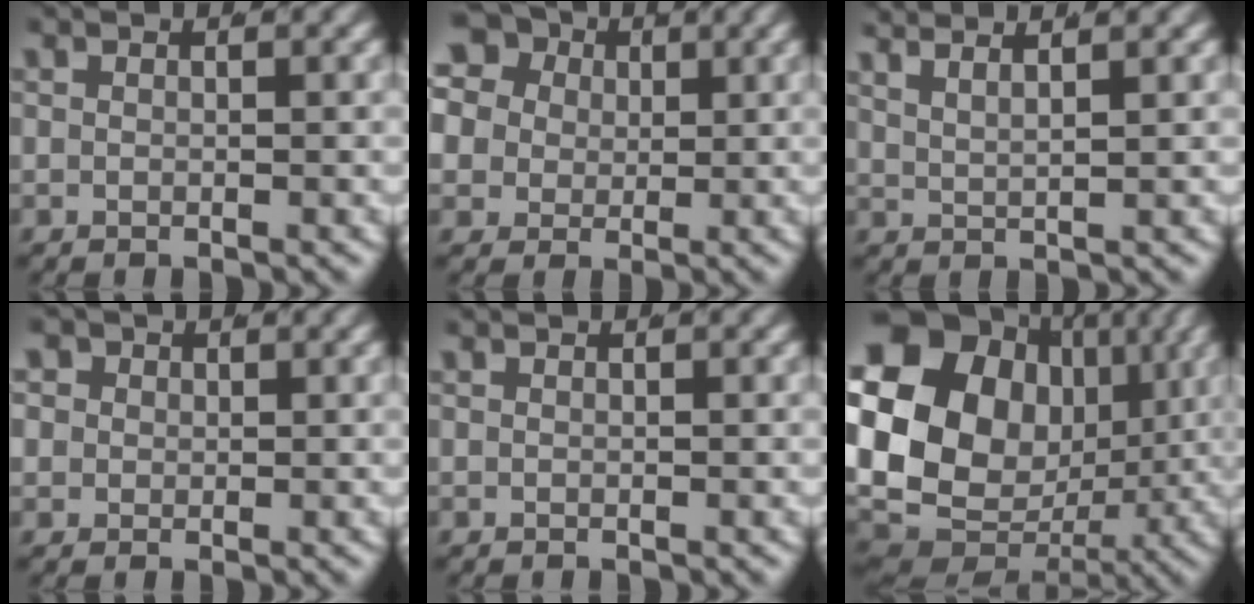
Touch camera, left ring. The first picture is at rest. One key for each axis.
{"total": 12.1, "fx": 3.0, "fy": 10.4, "fz": 5.4, "tx": -0.138, "ty": -0.016, "tz": 0.048}
{"total": 4.2, "fx": 3.3, "fy": 1.2, "fz": 2.3, "tx": -0.041, "ty": 0.009, "tz": 0.056}
{"total": 3.9, "fx": 0.8, "fy": 3.6, "fz": 1.3, "tx": -0.038, "ty": -0.001, "tz": 0.011}
{"total": 0.0}
{"total": 19.4, "fx": 0.6, "fy": 15.4, "fz": 11.8, "tx": -0.242, "ty": -0.042, "tz": 0.023}